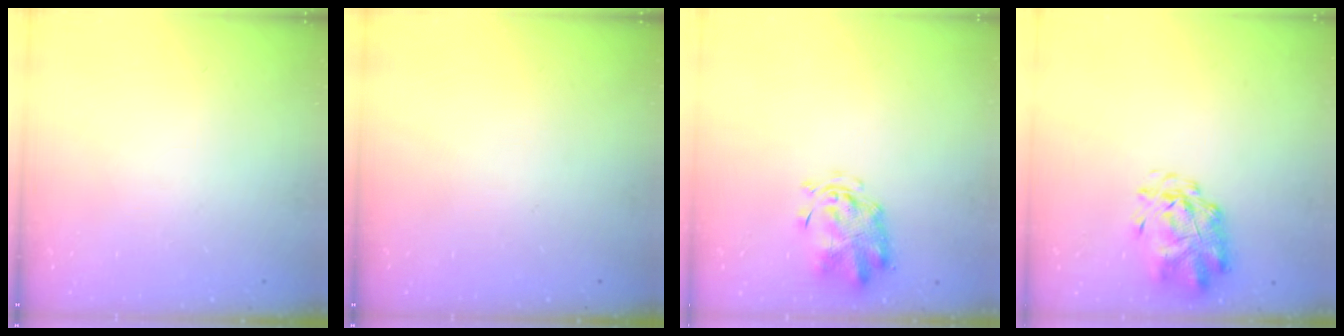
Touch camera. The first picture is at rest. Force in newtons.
{"total": 0.0}
{"total": 3.0, "press": 2.9, "slide": 0.6}
{"total": 2.9, "press": 2.8, "slide": 0.7}